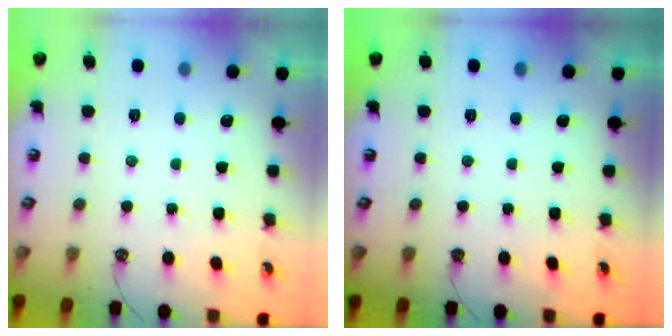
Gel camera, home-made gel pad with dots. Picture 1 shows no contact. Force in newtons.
{"total": 0.0}